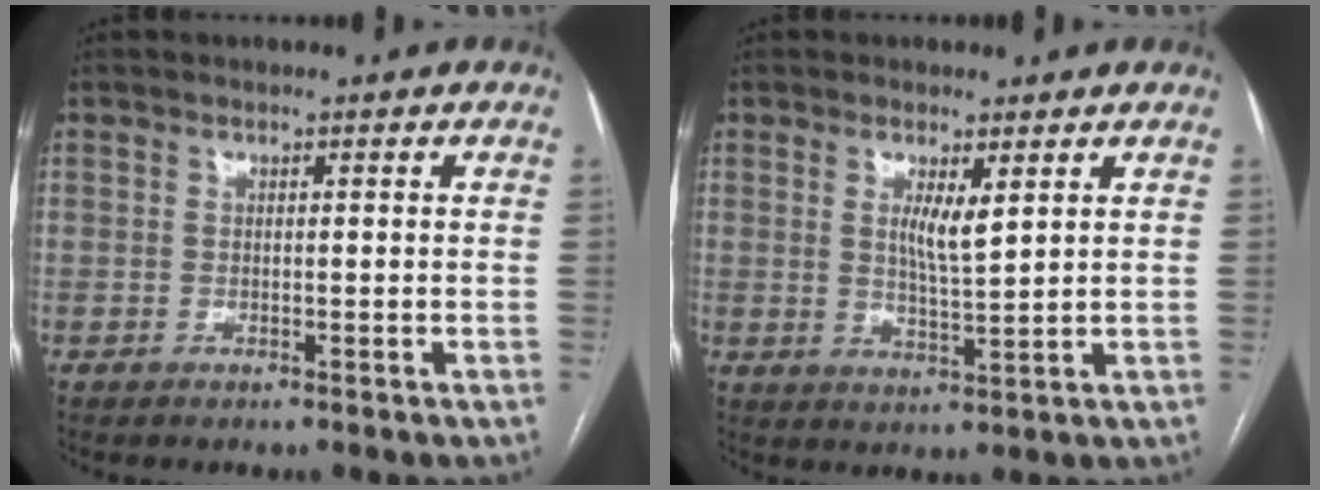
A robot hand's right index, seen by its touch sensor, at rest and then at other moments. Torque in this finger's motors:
{"motor_torque": [0.69, 0.43, 0.16, 0.07]}